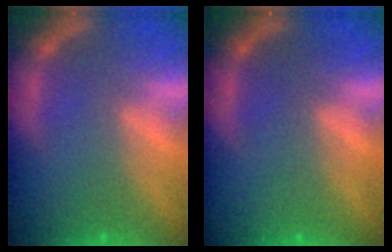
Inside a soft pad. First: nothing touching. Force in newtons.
{"total": 0.0}